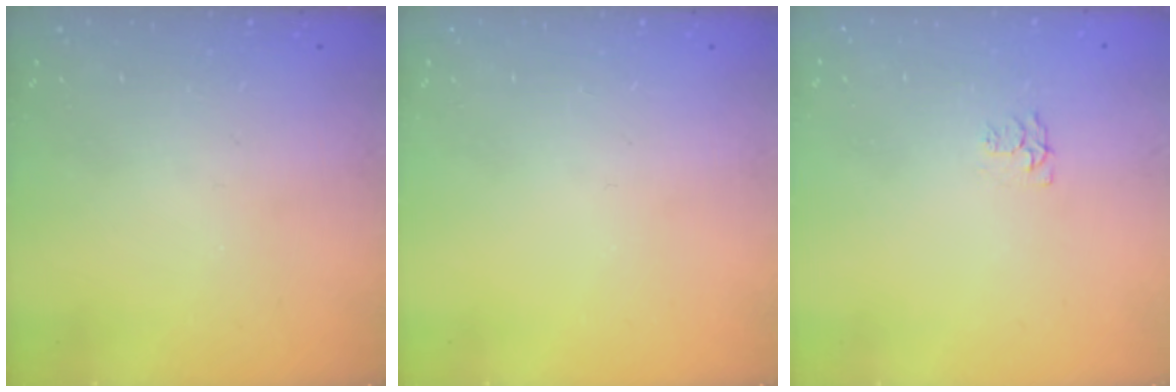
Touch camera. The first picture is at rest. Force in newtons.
{"total": 0.0}
{"total": 4.5, "press": 4.4, "slide": 0.6}